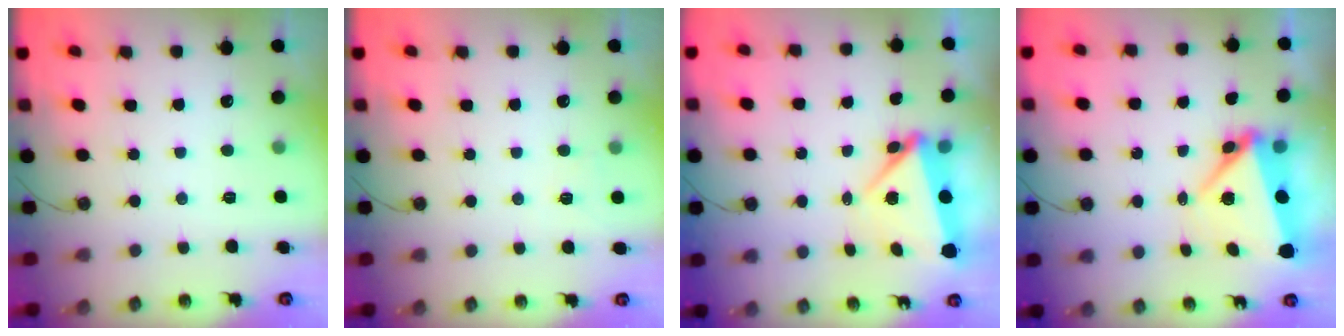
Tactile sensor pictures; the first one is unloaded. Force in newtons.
{"total": 3.6, "press": 3.4, "slide": 1.3}
{"total": 5.6, "press": 5.6, "slide": 0.2}
{"total": 7.1, "press": 6.9, "slide": 1.7}